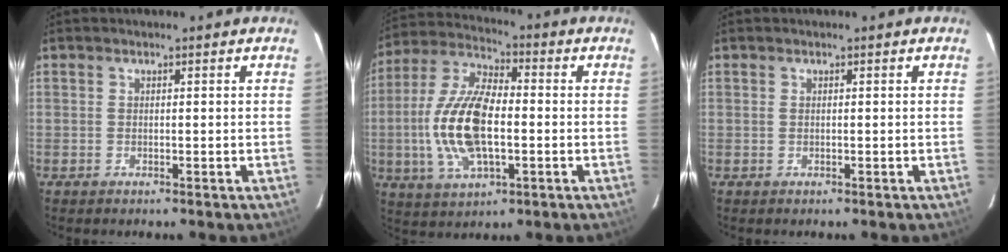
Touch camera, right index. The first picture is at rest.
{"total": 16.1, "force": [-2.2, 7.3, 14.2], "torque": [-0.300, 0.004, -0.041]}
{"total": 0.0}